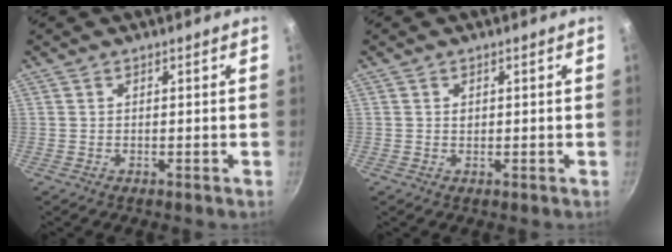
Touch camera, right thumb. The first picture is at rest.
{"total": 0.8, "force": [0.2, 0.6, 0.4], "torque": [-0.002, -0.001, 0.003]}